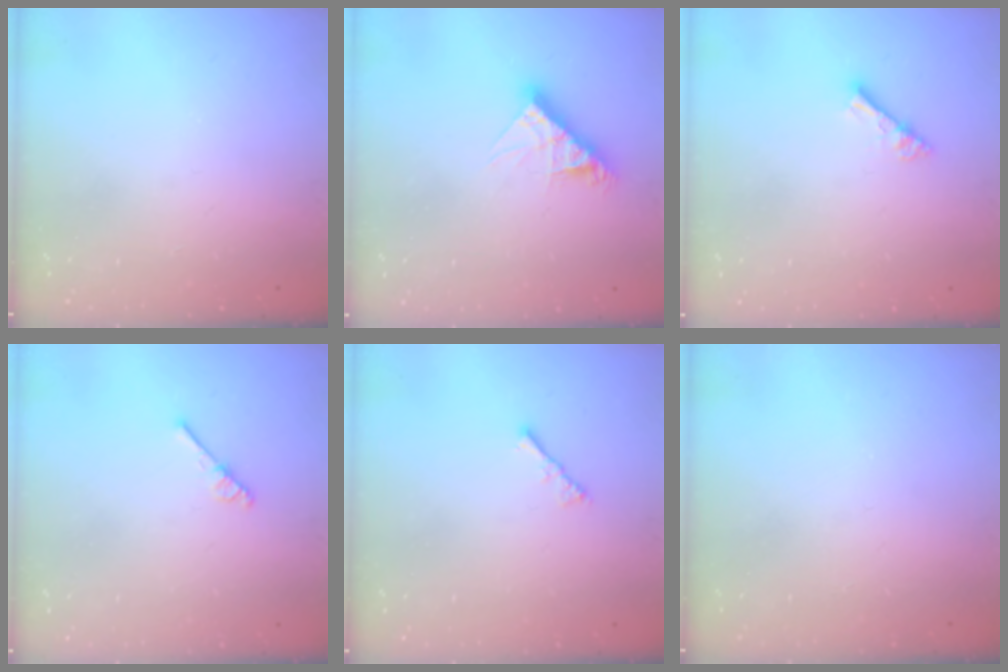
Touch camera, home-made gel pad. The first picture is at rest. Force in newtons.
{"total": 9.0, "press": 9.0, "slide": 0.6}
{"total": 2.8, "press": 2.8, "slide": 0.2}
{"total": 2.9, "press": 2.9, "slide": 0.3}
{"total": 2.1, "press": 2.0, "slide": 0.4}
{"total": 0.0}